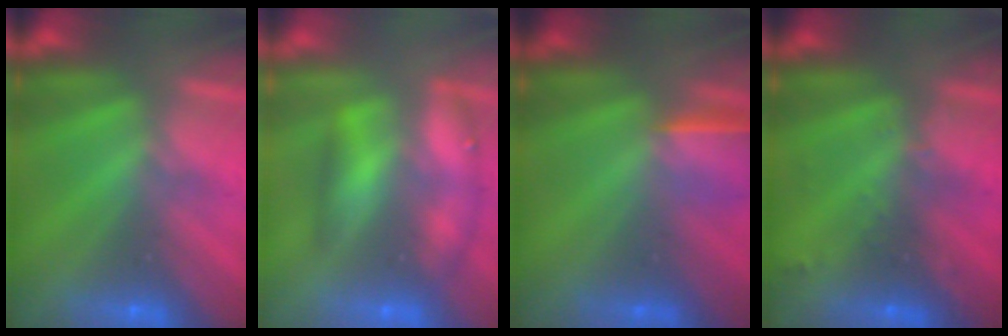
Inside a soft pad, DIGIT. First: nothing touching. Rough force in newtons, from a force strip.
{"total": 2.6}
{"total": 1.5}
{"total": 3.1}